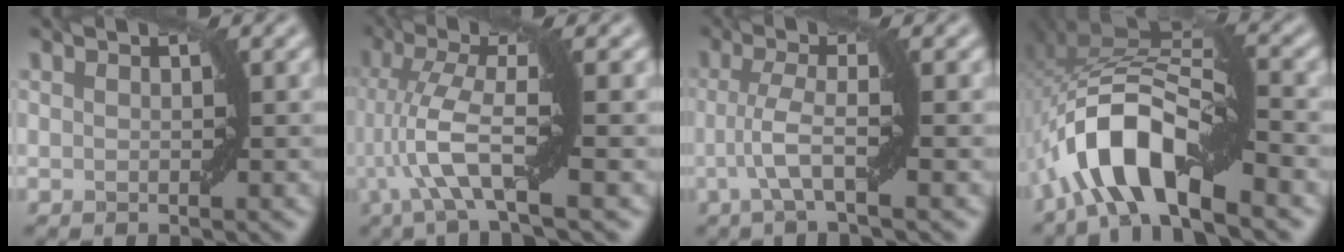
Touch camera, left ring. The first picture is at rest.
{"total": 6.3, "force": [-0.9, 0.8, 6.2], "torque": [-0.130, 0.015, -0.022]}
{"total": 3.5, "force": [-0.7, 0.4, 3.5], "torque": [-0.073, 0.006, -0.016]}
{"total": 9.3, "force": [-4.1, 3.2, 7.7], "torque": [-0.143, 0.021, -0.079]}